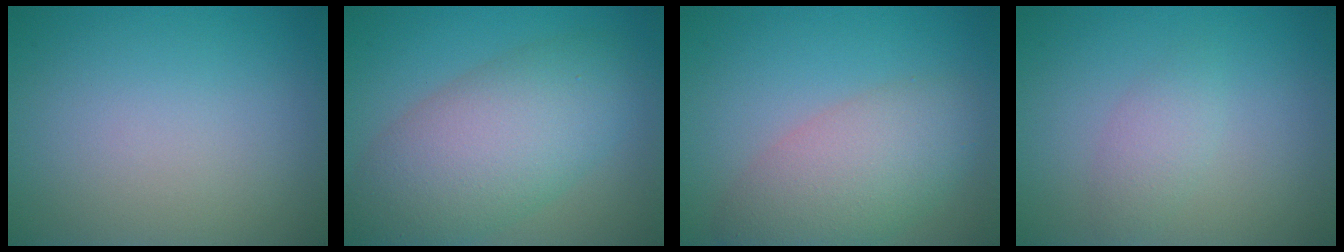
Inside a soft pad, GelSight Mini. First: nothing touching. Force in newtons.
{"total": 8.6, "press": 8.6, "slide": 0.6}
{"total": 5.9, "press": 5.9, "slide": 0.2}
{"total": 1.7, "press": 1.7, "slide": 0.1}